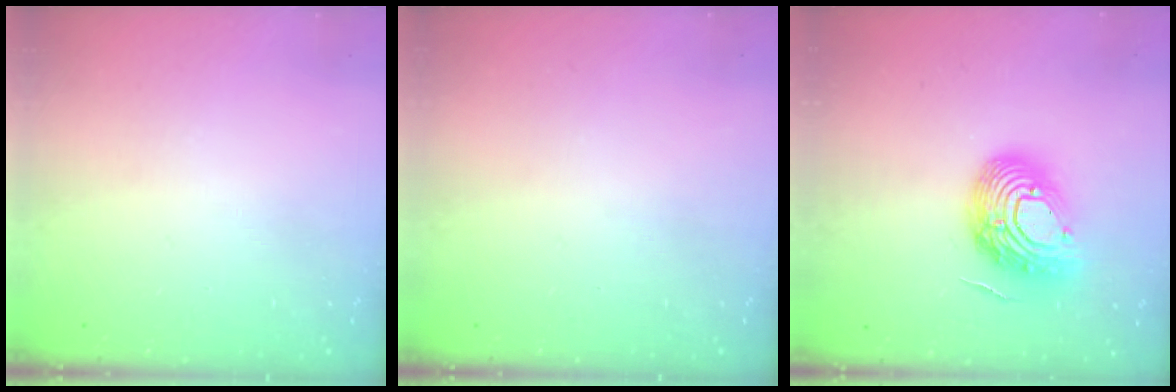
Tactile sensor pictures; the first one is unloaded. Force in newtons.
{"total": 0.0}
{"total": 16.5, "press": 16.4, "slide": 1.4}